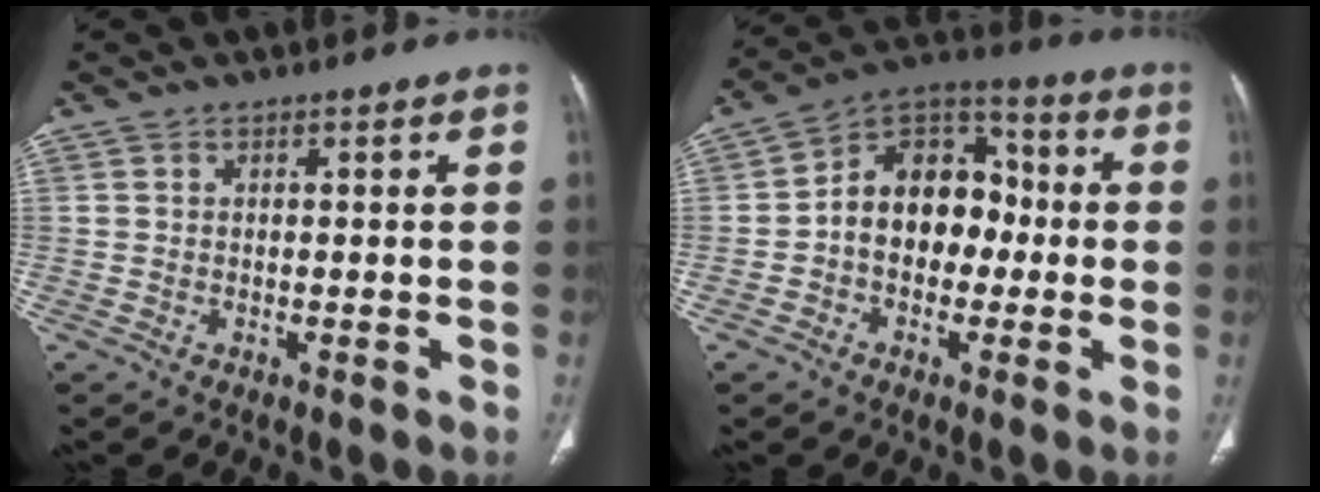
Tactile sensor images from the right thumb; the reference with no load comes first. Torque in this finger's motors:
{"motor_torque": [0.02, 0.28, 0.27, -0.05, 0.10]}